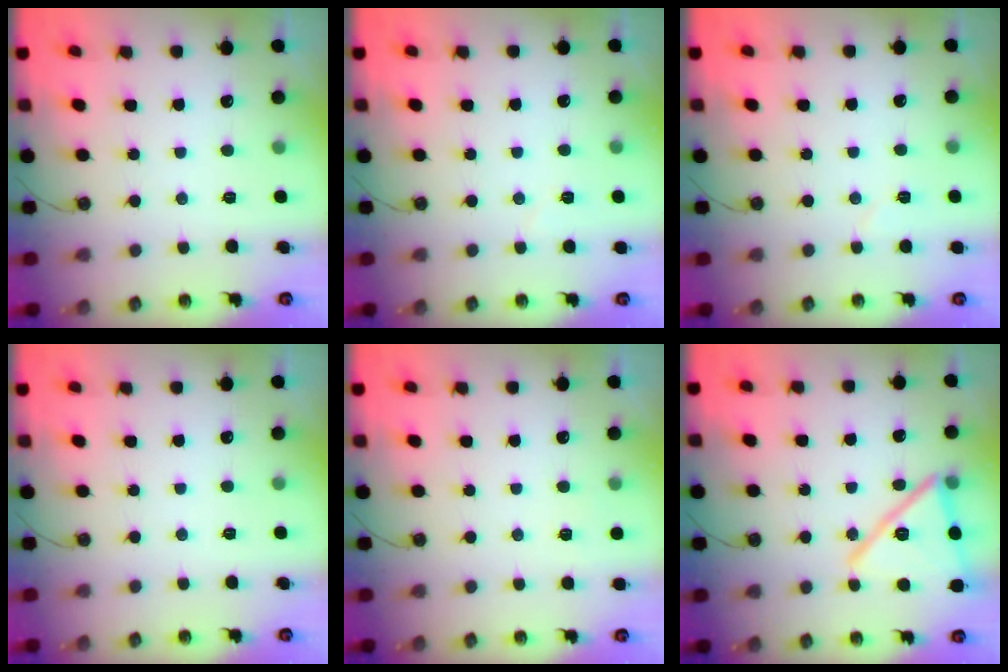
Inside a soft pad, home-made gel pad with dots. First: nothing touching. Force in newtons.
{"total": 3.4, "press": 3.3, "slide": 0.9}
{"total": 3.9, "press": 3.8, "slide": 1.2}
{"total": 0.0}
{"total": 2.5, "press": 2.4, "slide": 0.8}
{"total": 18.6, "press": 18.2, "slide": 4.0}